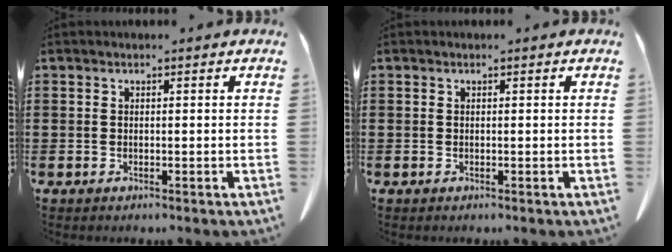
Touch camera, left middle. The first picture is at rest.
{"total": 0.0}